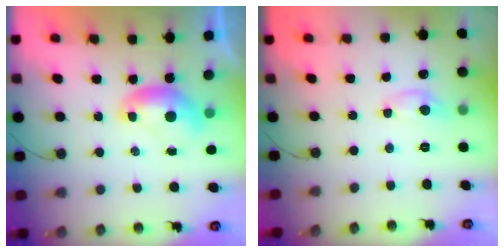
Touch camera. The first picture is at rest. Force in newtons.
{"total": 0.0}